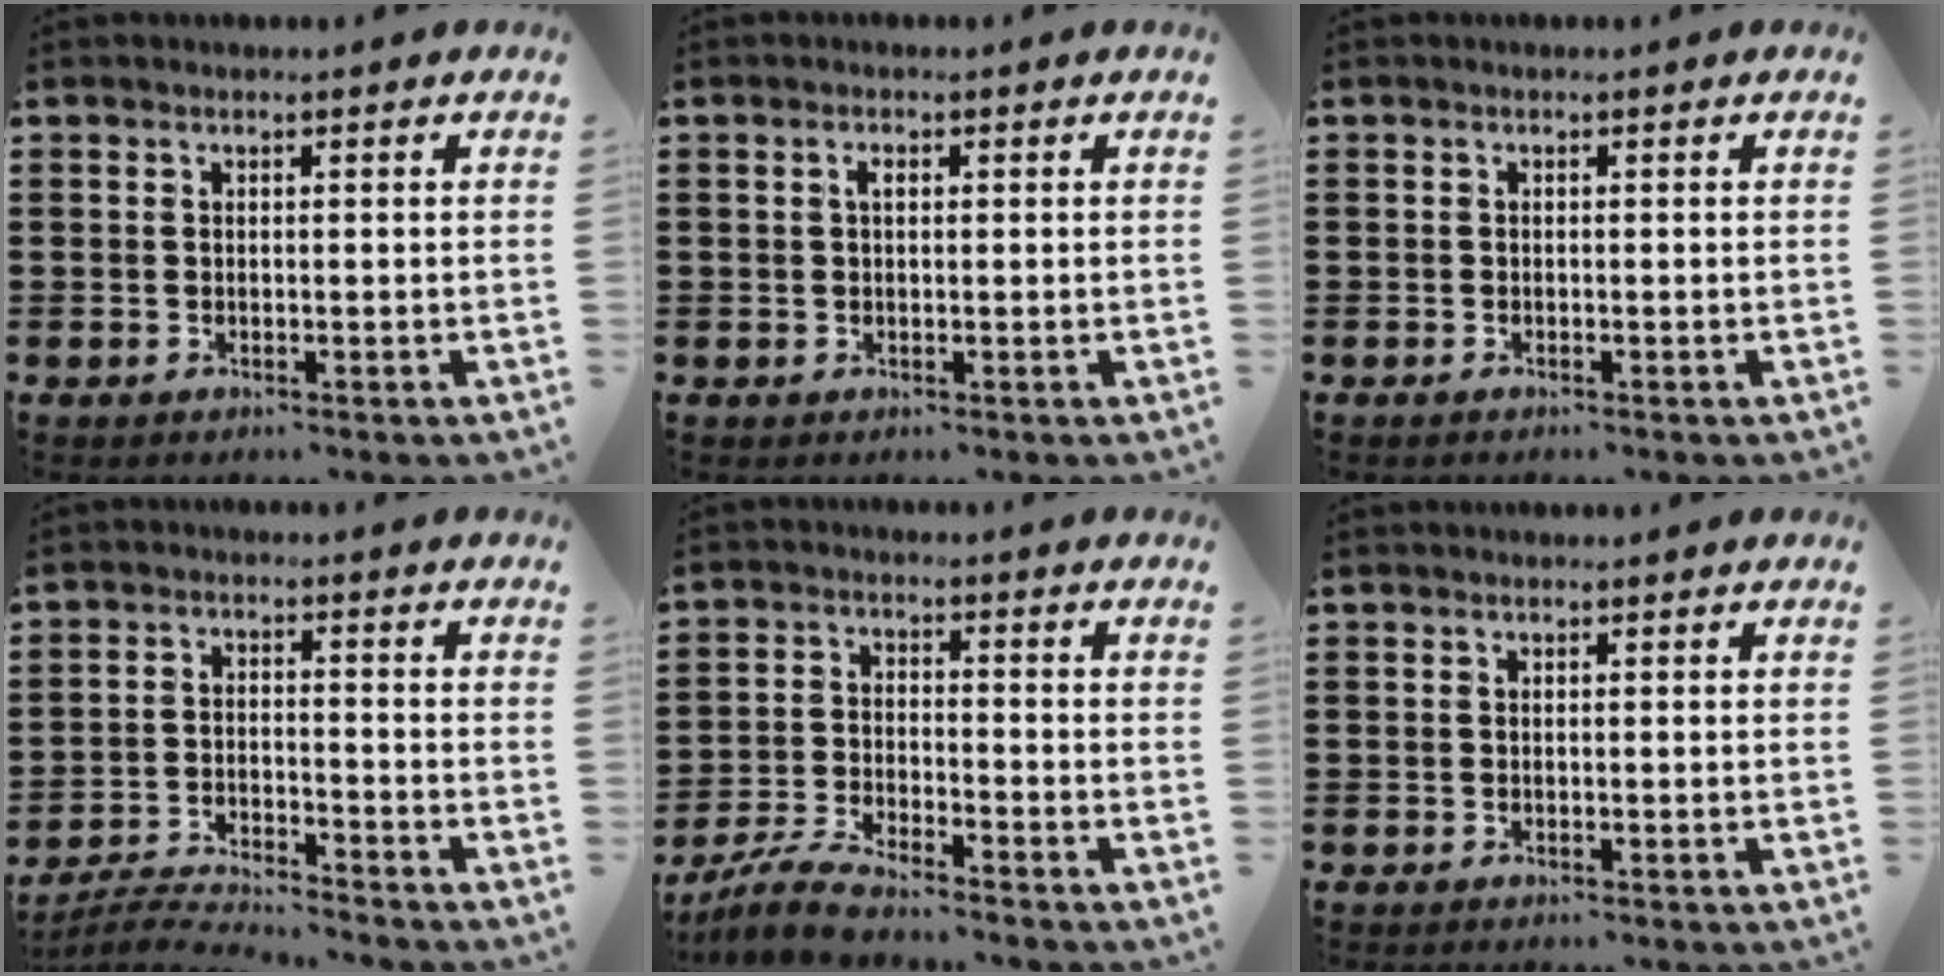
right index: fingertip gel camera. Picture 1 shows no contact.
{"total": 1.2, "force": [0.3, 0.6, 1.0], "torque": [-0.022, 0.005, 0.003]}
{"total": 0.0}
{"total": 4.7, "force": [-4.7, -0.1, 0.8], "torque": [-0.030, -0.007, -0.098]}
{"total": 5.5, "force": [-5.2, 0.1, 1.8], "torque": [-0.050, -0.009, -0.103]}
{"total": 0.0}